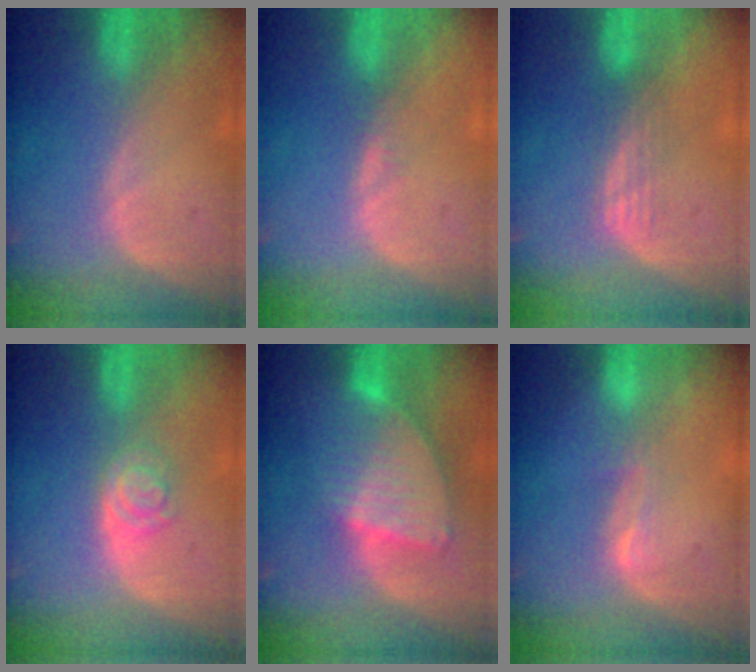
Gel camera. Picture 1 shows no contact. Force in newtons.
{"total": 0.8, "press": 0.8, "slide": 0.1}
{"total": 3.1, "press": 2.6, "slide": 1.5}
{"total": 4.0, "press": 3.6, "slide": 1.8}
{"total": 8.4, "press": 7.3, "slide": 4.1}
{"total": 2.0, "press": 2.0, "slide": 0.3}